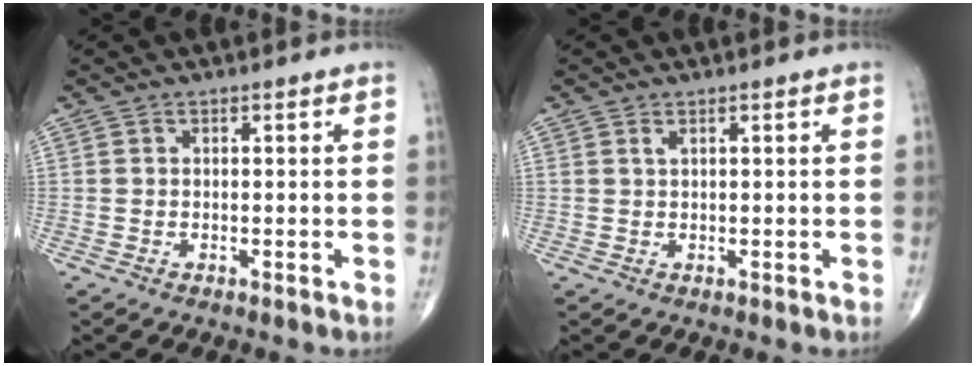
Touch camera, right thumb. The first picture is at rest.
{"total": 0.7, "force": [0.5, 0.2, 0.5], "torque": [-0.009, 0.002, 0.011]}